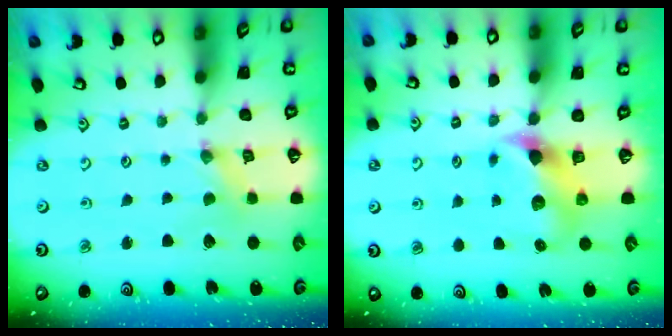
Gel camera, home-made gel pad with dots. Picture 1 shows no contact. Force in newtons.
{"total": 8.0, "press": 7.9, "slide": 1.1}